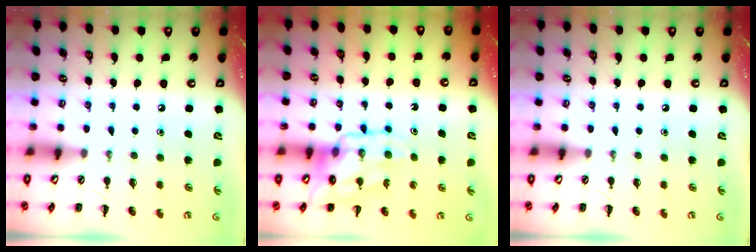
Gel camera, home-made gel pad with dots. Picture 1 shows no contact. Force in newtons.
{"total": 12.7, "press": 12.5, "slide": 2.4}
{"total": 0.0}